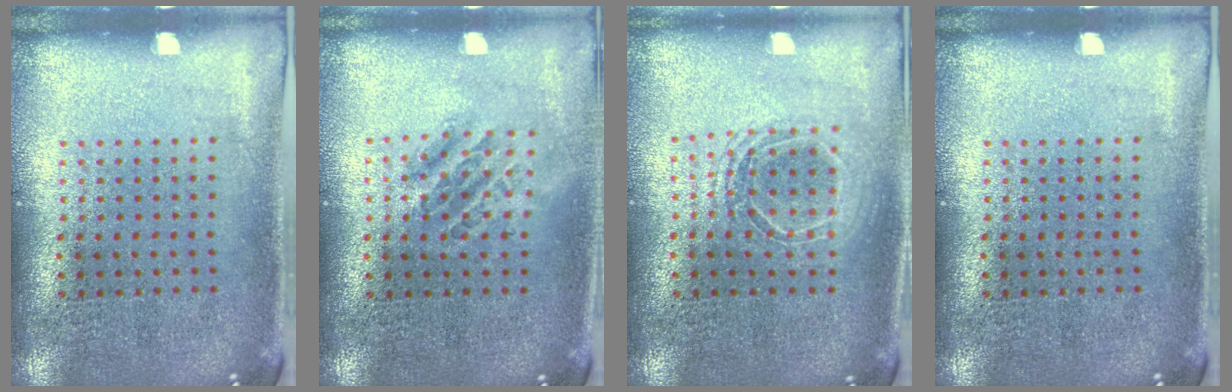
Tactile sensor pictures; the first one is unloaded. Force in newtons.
{"total": 1.2, "press": 1.1, "slide": 0.4}
{"total": 1.6, "press": 1.3, "slide": 0.8}
{"total": 0.0}